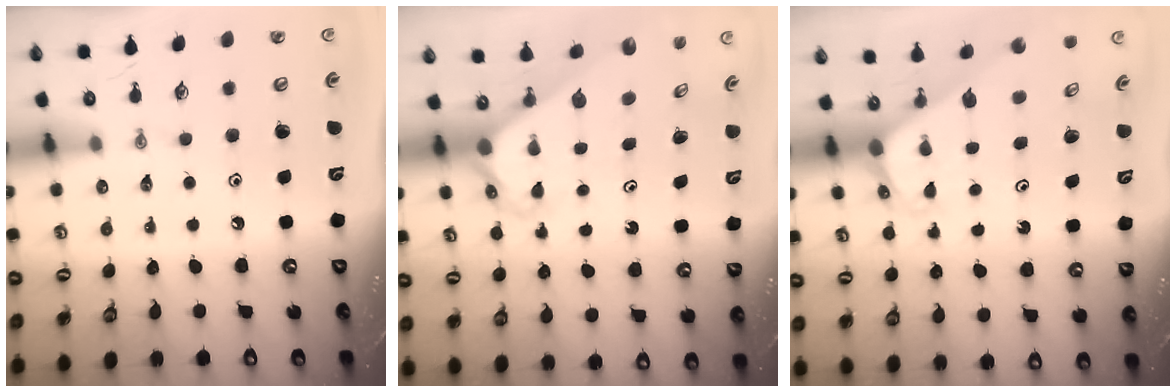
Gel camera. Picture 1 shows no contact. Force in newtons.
{"total": 2.4, "press": 2.4, "slide": 0.2}
{"total": 2.1, "press": 2.1, "slide": 0.1}